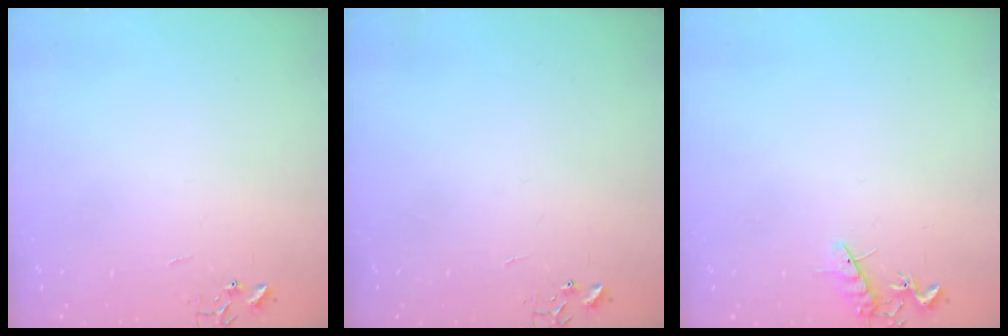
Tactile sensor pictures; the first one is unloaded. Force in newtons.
{"total": 0.0}
{"total": 7.5, "press": 7.4, "slide": 0.6}